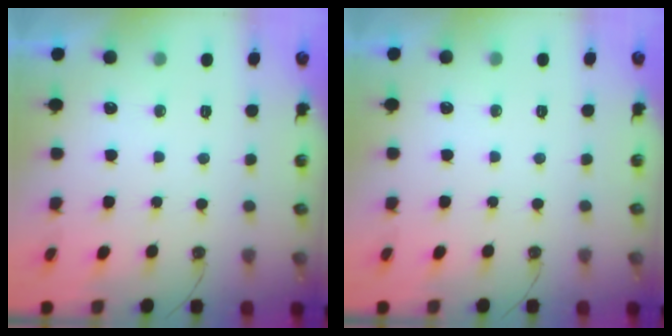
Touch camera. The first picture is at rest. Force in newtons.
{"total": 0.0}